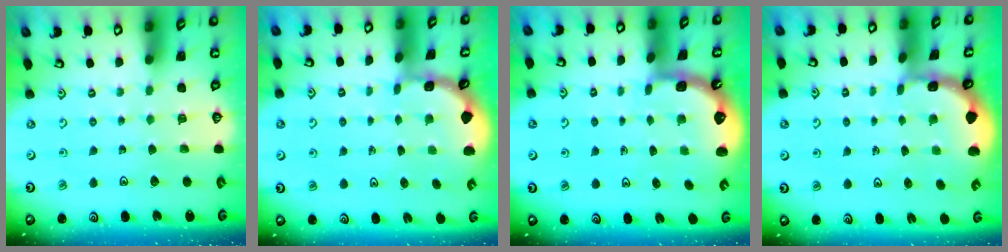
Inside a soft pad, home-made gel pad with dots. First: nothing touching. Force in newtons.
{"total": 1.5, "press": 1.5, "slide": 0.2}
{"total": 1.2, "press": 1.2, "slide": 0.1}
{"total": 1.4, "press": 1.4, "slide": 0.0}